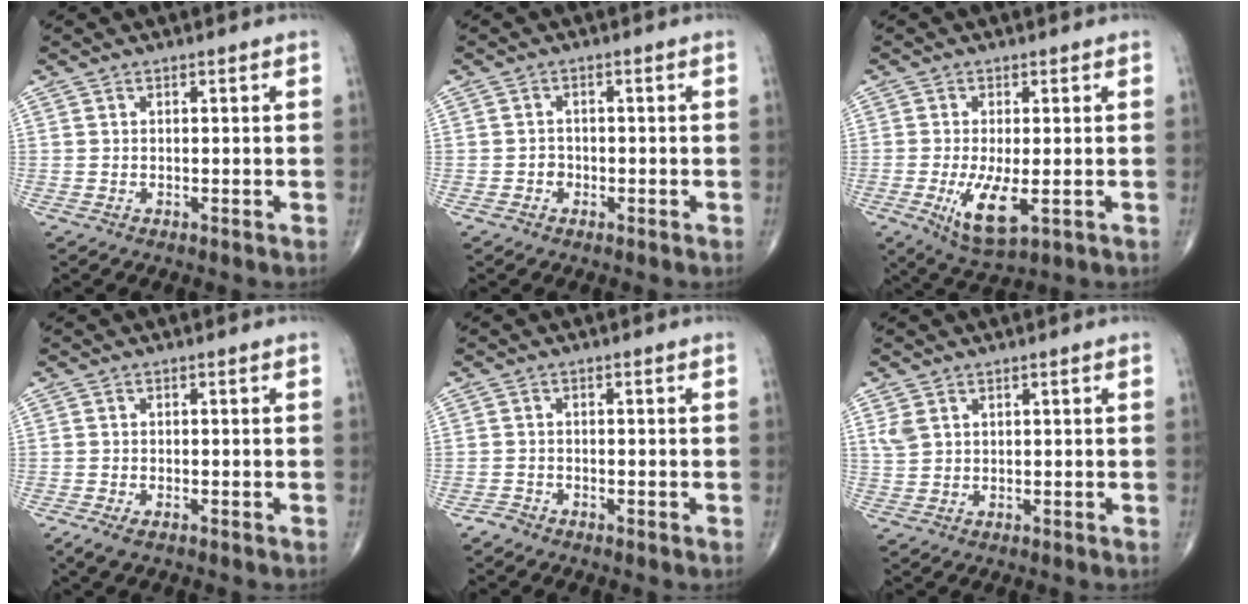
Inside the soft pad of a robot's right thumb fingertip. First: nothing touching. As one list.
[{"total": 1.6, "force": [-0.7, 1.4, 0.3], "torque": [0.004, 0.007, -0.015]}, {"total": 8.1, "force": [-2.0, 2.8, 7.3], "torque": [-0.141, -0.023, -0.026]}, {"total": 2.1, "force": [-1.3, 0.8, 1.5], "torque": [-0.039, -0.005, -0.024]}, {"total": 1.2, "force": [-1.1, 0.4, 0.0], "torque": [-0.001, -0.001, -0.025]}, {"total": 2.6, "force": [1.3, 1.8, 1.4], "torque": [-0.030, 0.000, 0.038]}]